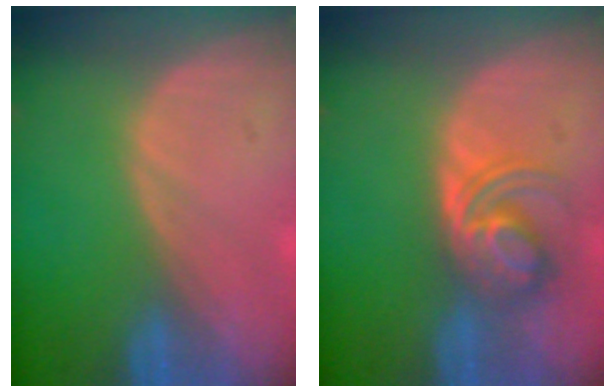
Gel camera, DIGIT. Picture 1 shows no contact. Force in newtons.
{"total": 5.6, "press": 5.4, "slide": 1.1}